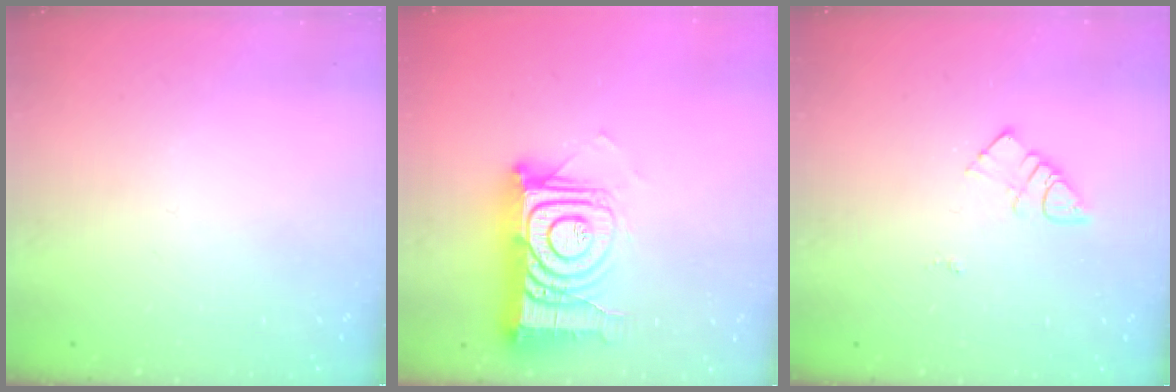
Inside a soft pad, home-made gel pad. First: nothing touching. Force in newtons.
{"total": 17.6, "press": 17.5, "slide": 1.5}
{"total": 5.8, "press": 5.8, "slide": 0.6}